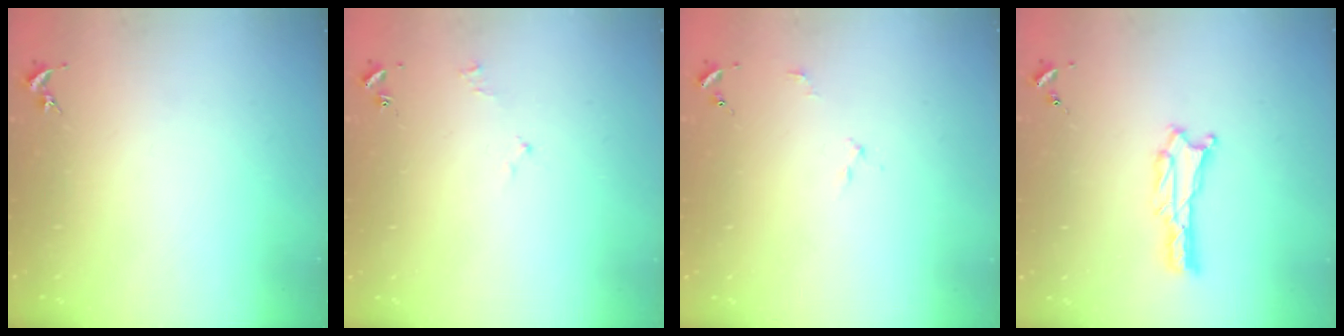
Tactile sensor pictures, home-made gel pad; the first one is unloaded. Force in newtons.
{"total": 1.6, "press": 1.5, "slide": 0.3}
{"total": 2.0, "press": 2.0, "slide": 0.1}
{"total": 1.3, "press": 1.2, "slide": 0.1}